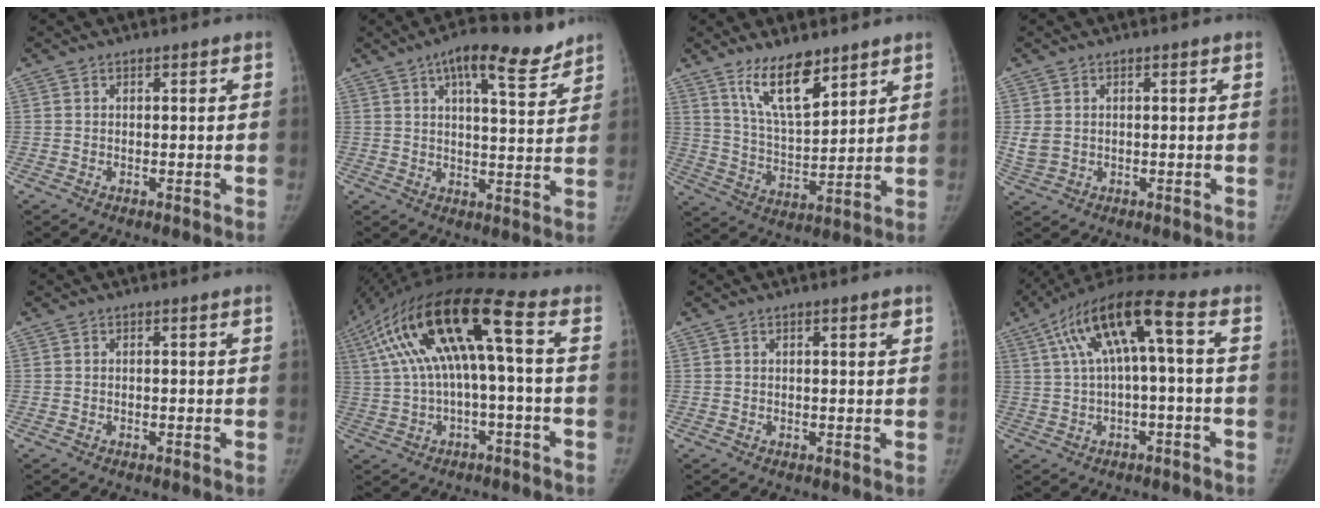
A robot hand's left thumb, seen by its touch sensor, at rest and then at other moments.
{"total": 11.6, "force": [7.8, 3.5, 7.8], "torque": [-0.094, -0.031, 0.113]}
{"total": 10.8, "force": [7.5, 3.5, 6.9], "torque": [-0.104, -0.057, 0.148]}
{"total": 3.2, "force": [0.2, 2.6, 1.8], "torque": [-0.036, 0.001, 0.012]}
{"total": 0.0}
{"total": 18.0, "force": [2.7, 4.7, 17.2], "torque": [-0.354, 0.063, 0.047]}
{"total": 1.5, "force": [0.7, 0.3, 1.3], "torque": [-0.016, 0.000, 0.009]}
{"total": 13.5, "force": [2.3, 3.4, 12.9], "torque": [-0.253, 0.056, 0.040]}